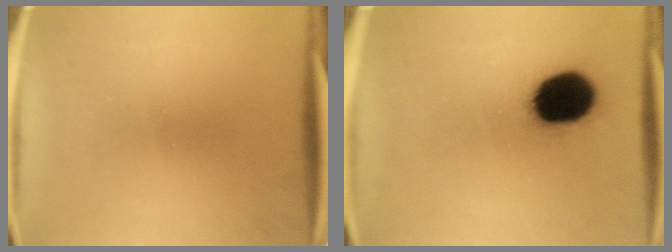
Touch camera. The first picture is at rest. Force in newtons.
{"total": 18.2}